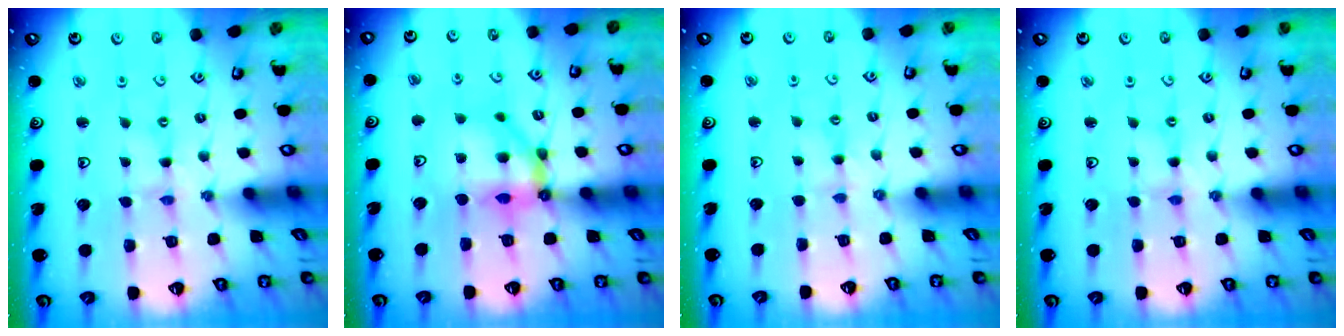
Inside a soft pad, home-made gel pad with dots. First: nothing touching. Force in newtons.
{"total": 9.7, "press": 9.7, "slide": 1.0}
{"total": 2.2, "press": 2.1, "slide": 0.4}
{"total": 0.0}